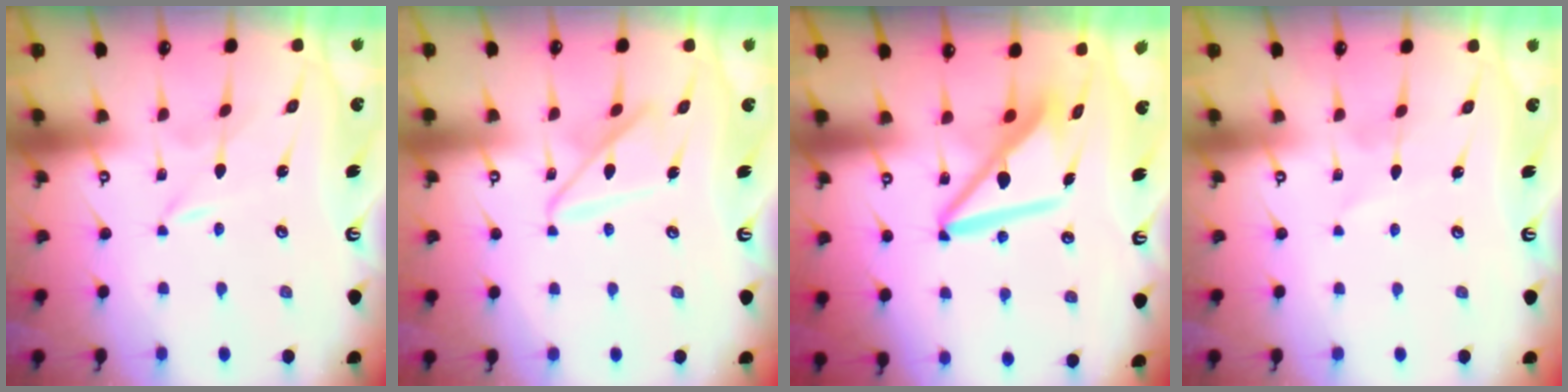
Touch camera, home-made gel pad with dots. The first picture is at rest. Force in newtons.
{"total": 11.3, "press": 11.2, "slide": 1.0}
{"total": 11.2, "press": 11.2, "slide": 0.9}
{"total": 2.6, "press": 2.6, "slide": 0.3}